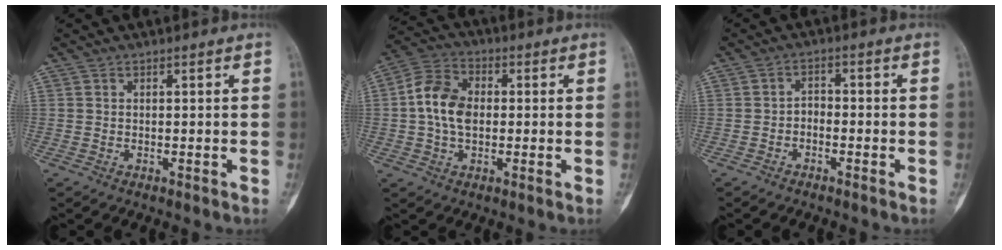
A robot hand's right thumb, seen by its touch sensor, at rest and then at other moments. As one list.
[{"total": 9.5, "force": [0.1, 6.5, 6.9], "torque": [-0.129, 0.021, -0.007]}, {"total": 2.1, "force": [-1.2, 1.1, 1.3], "torque": [-0.015, 0.013, -0.027]}]